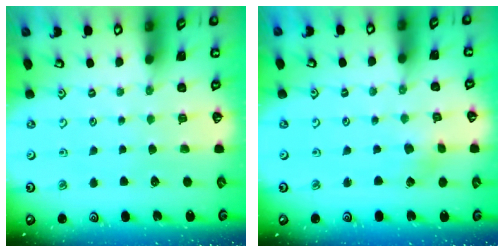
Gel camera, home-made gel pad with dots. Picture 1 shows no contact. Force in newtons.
{"total": 2.1, "press": 2.0, "slide": 0.3}